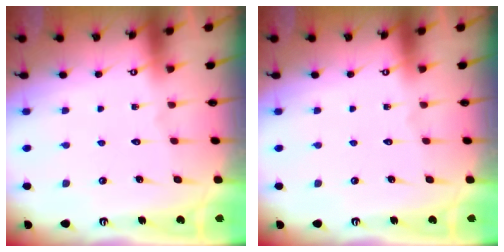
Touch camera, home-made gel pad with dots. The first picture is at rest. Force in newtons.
{"total": 0.0}